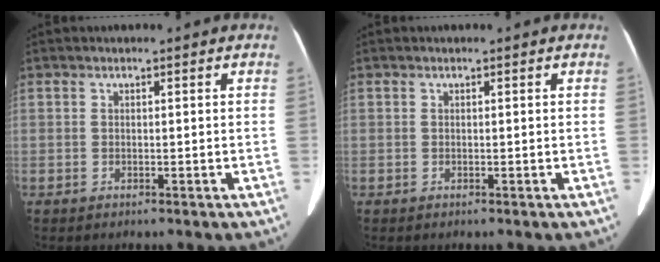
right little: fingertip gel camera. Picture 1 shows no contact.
{"total": 0.0}